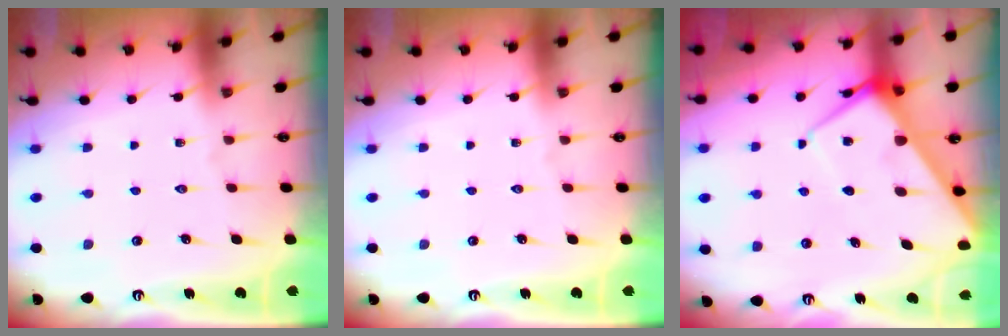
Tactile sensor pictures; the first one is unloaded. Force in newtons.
{"total": 0.0}
{"total": 8.5, "press": 8.4, "slide": 0.6}